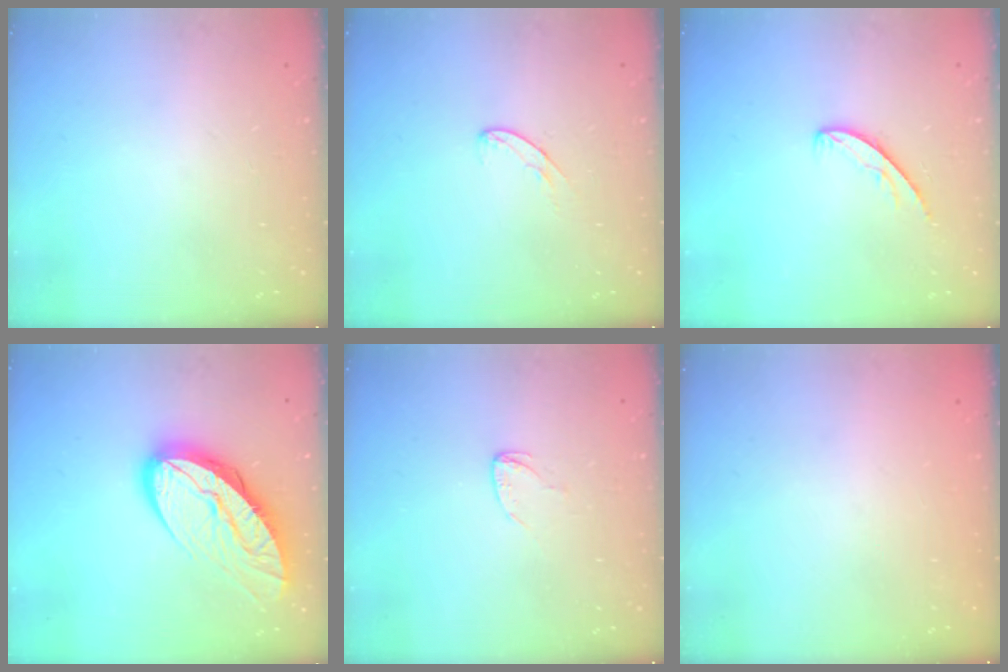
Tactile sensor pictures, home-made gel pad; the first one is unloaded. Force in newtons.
{"total": 5.4, "press": 5.4, "slide": 0.4}
{"total": 5.0, "press": 5.0, "slide": 0.5}
{"total": 14.7, "press": 14.6, "slide": 1.4}
{"total": 3.3, "press": 3.3, "slide": 0.2}
{"total": 0.0}